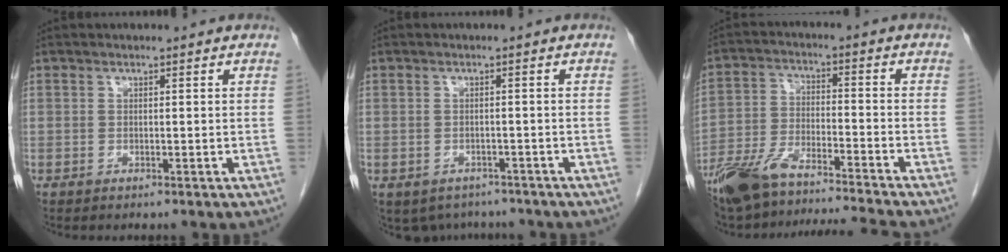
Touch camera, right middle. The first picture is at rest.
{"total": 6.3, "force": [-5.1, 3.5, 1.1], "torque": [-0.012, 0.007, -0.063]}
{"total": 13.7, "force": [-12.2, 0.0, 6.3], "torque": [-0.122, 0.002, -0.214]}